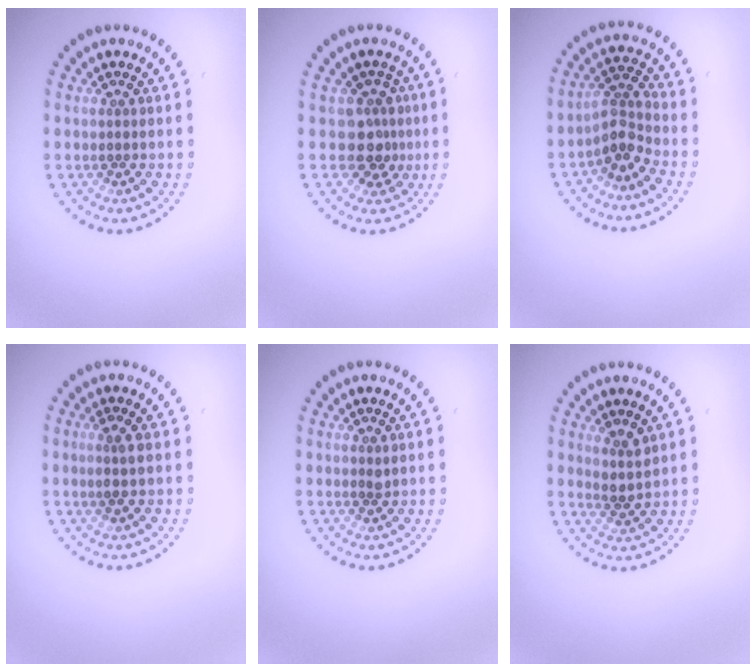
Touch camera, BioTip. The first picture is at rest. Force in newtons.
{"total": 2.6, "press": 2.0, "slide": 1.7}
{"total": 3.0, "press": 2.3, "slide": 1.9}
{"total": 1.5, "press": 1.3, "slide": 0.8}
{"total": 0.5, "press": 0.4, "slide": 0.4}
{"total": 2.0, "press": 1.5, "slide": 1.3}